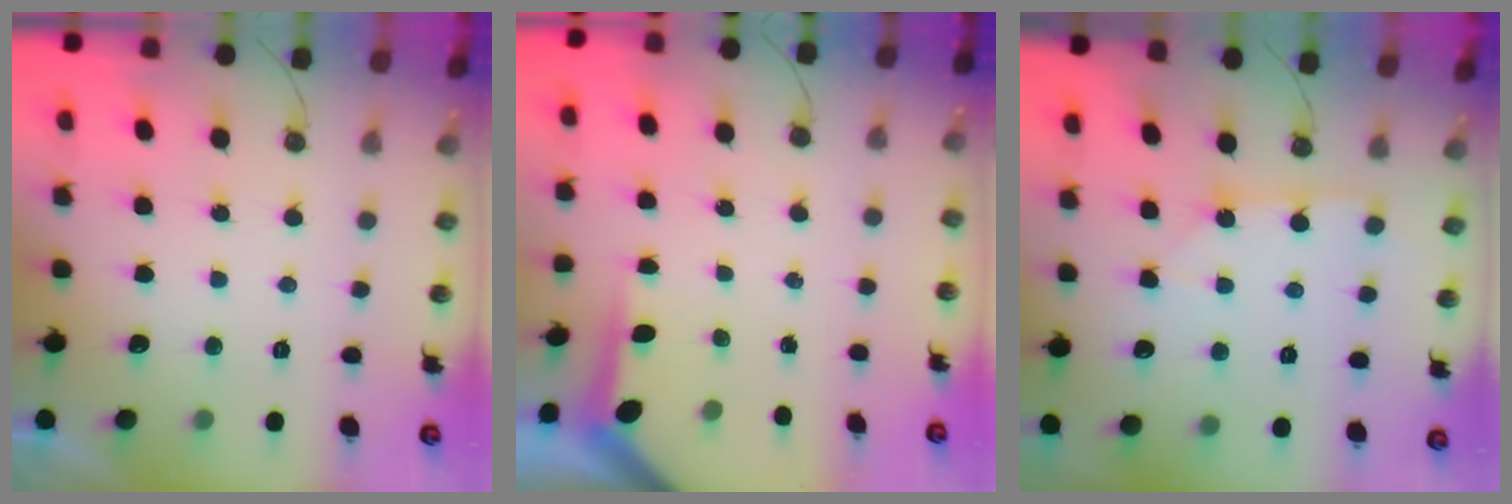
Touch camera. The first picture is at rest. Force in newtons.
{"total": 3.8, "press": 3.8, "slide": 0.4}
{"total": 2.0, "press": 2.0, "slide": 0.3}